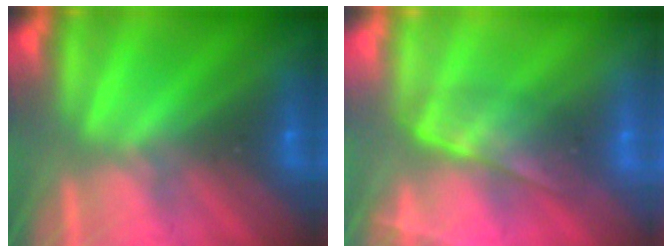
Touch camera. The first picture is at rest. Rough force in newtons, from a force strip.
{"total": 4.1}